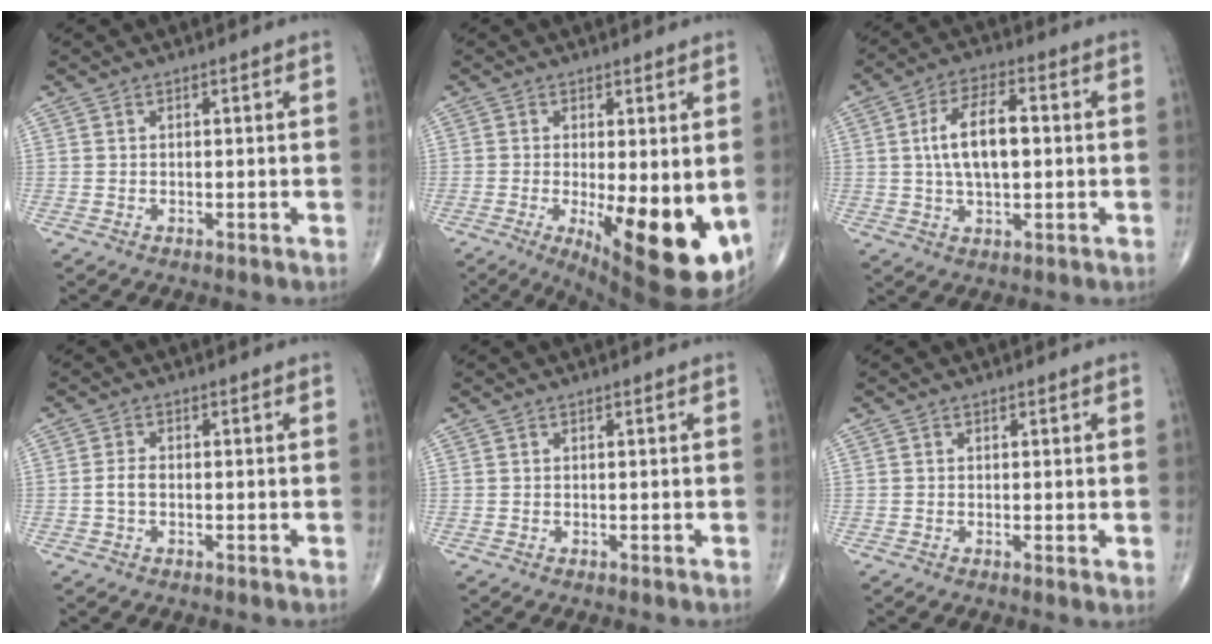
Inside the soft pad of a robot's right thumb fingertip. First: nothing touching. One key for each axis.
{"total": 16.1, "fx": -3.4, "fy": 5.6, "fz": 14.7, "tx": -0.178, "ty": -0.026, "tz": -0.026}
{"total": 10.6, "fx": 0.8, "fy": 4.9, "fz": 9.3, "tx": -0.167, "ty": 0.011, "tz": 0.011}
{"total": 2.0, "fx": -0.4, "fy": 1.2, "fz": 1.5, "tx": -0.033, "ty": 0.006, "tz": -0.011}
{"total": 0.0}
{"total": 1.0, "fx": 0.1, "fy": 0.2, "fz": 0.9, "tx": -0.016, "ty": -0.006, "tz": -0.002}